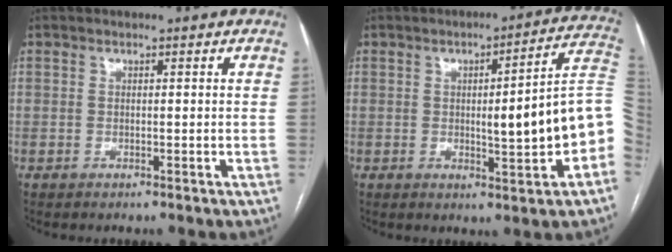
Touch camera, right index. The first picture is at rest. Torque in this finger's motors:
{"motor_torque": [0.52, -0.11, 0.28, 0.06]}